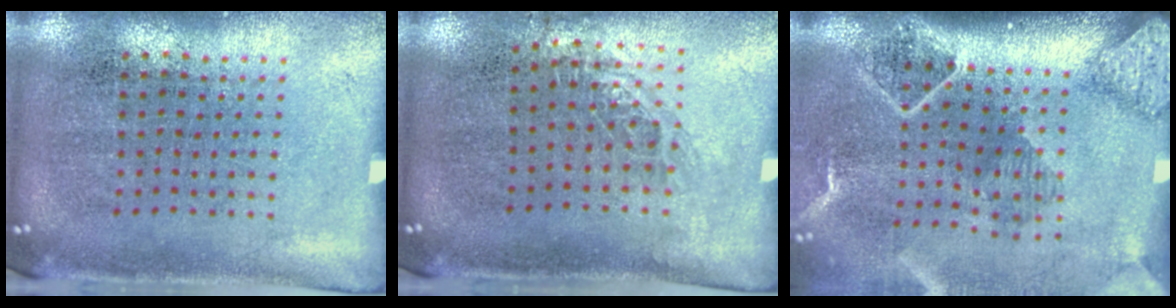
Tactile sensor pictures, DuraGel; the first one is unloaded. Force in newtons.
{"total": 0.7, "press": 0.7, "slide": 0.1}
{"total": 2.7, "press": 2.0, "slide": 1.8}